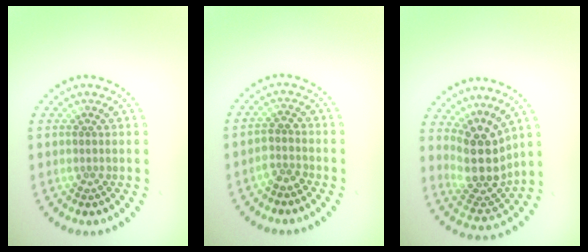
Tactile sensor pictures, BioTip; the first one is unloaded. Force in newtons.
{"total": 1.3, "press": 1.2, "slide": 0.6}
{"total": 4.8, "press": 3.9, "slide": 2.9}